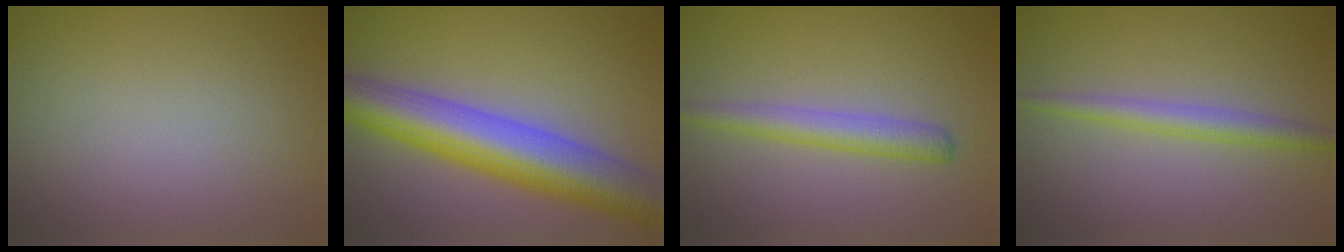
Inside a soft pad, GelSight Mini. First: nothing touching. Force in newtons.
{"total": 9.8, "press": 9.8, "slide": 0.4}
{"total": 2.9, "press": 2.9, "slide": 0.1}
{"total": 2.5, "press": 2.5, "slide": 0.0}